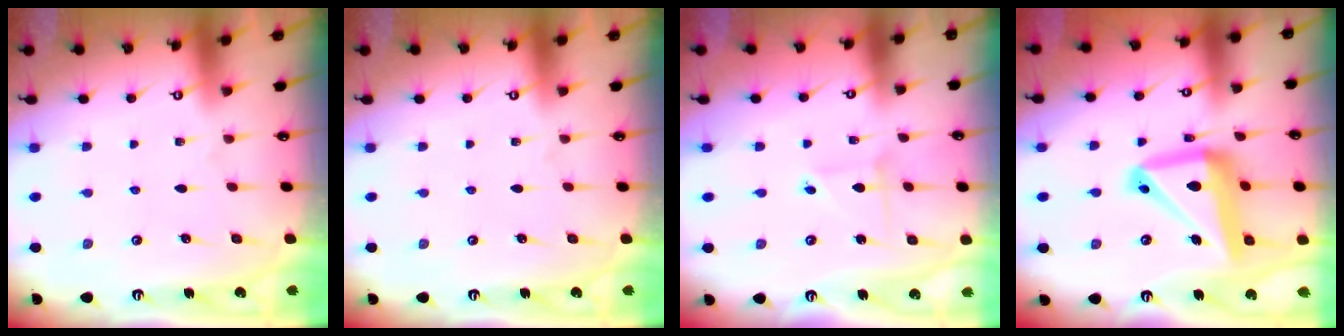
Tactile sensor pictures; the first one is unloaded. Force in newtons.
{"total": 0.0}
{"total": 2.4, "press": 2.4, "slide": 0.2}
{"total": 18.0, "press": 17.9, "slide": 2.1}